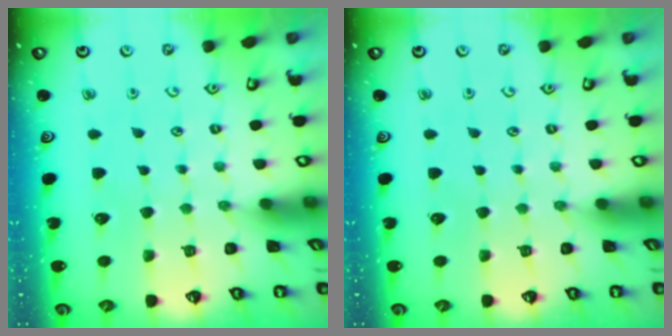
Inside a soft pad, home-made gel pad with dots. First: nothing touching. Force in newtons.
{"total": 0.0}